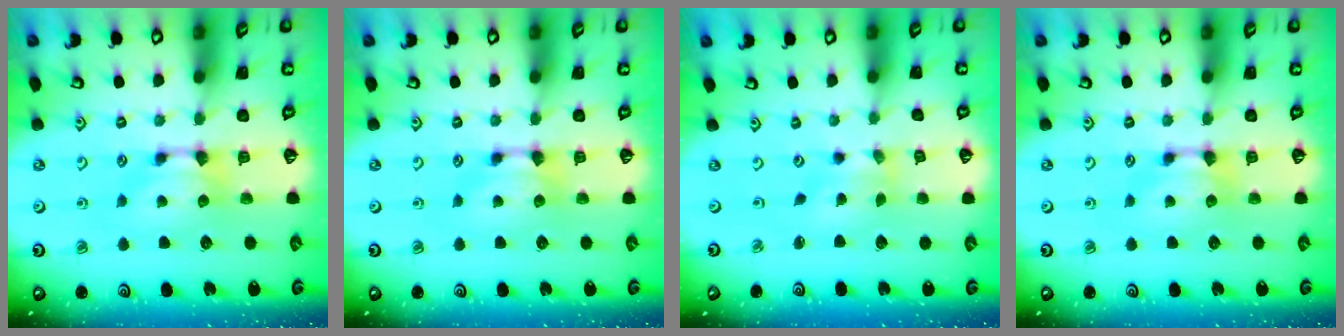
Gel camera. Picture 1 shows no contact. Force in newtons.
{"total": 0.0}
{"total": 1.5, "press": 1.0, "slide": 1.1}
{"total": 0.0}